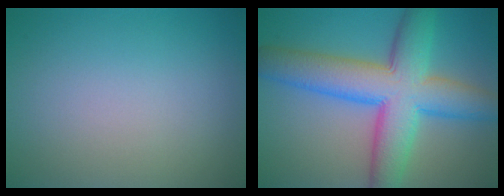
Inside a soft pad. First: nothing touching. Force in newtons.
{"total": 10.2, "press": 10.2, "slide": 0.2}